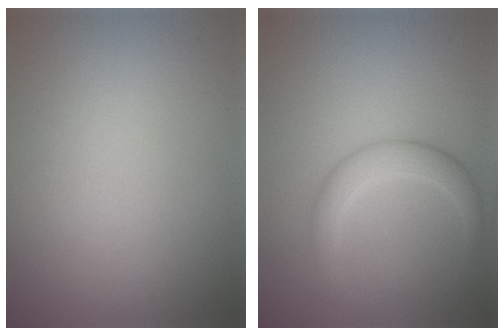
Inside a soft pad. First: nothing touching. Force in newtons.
{"total": 2.6, "press": 2.6, "slide": 0.1}